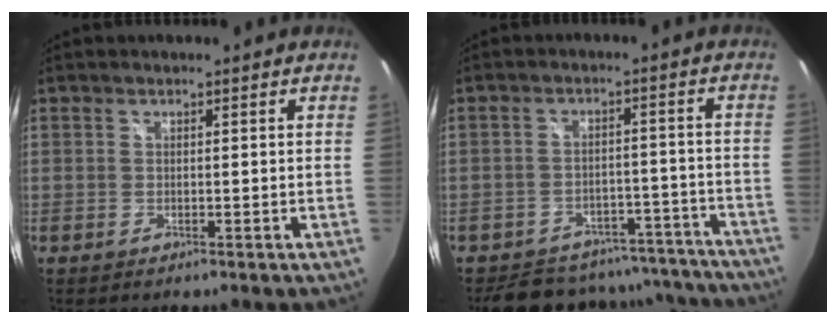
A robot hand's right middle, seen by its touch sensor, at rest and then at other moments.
{"total": 18.7, "force": [-16.6, 7.2, 4.8], "torque": [-0.094, 0.043, -0.195]}